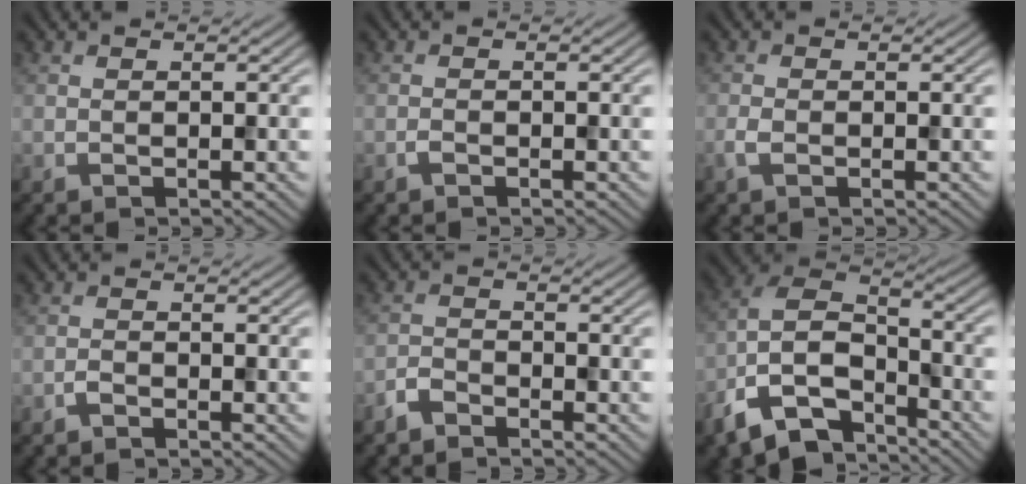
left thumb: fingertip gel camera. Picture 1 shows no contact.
{"total": 0.7, "force": [-0.5, 0.2, 0.4], "torque": [-0.007, 0.001, -0.010]}
{"total": 1.5, "force": [-0.7, 0.7, 1.1], "torque": [-0.027, -0.001, -0.015]}
{"total": 1.1, "force": [-0.9, 0.4, 0.5], "torque": [-0.009, 0.003, -0.020]}
{"total": 2.3, "force": [-2.1, 0.7, 0.8], "torque": [-0.016, 0.001, -0.051]}
{"total": 13.6, "force": [-8.6, 7.0, 7.9], "torque": [-0.179, -0.023, -0.172]}